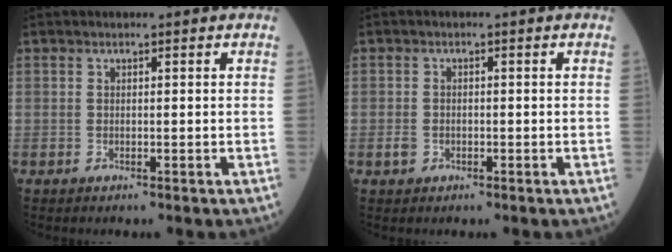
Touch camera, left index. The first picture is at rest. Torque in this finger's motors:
{"motor_torque": [-0.11, 0.07, 0.09, 0.03]}